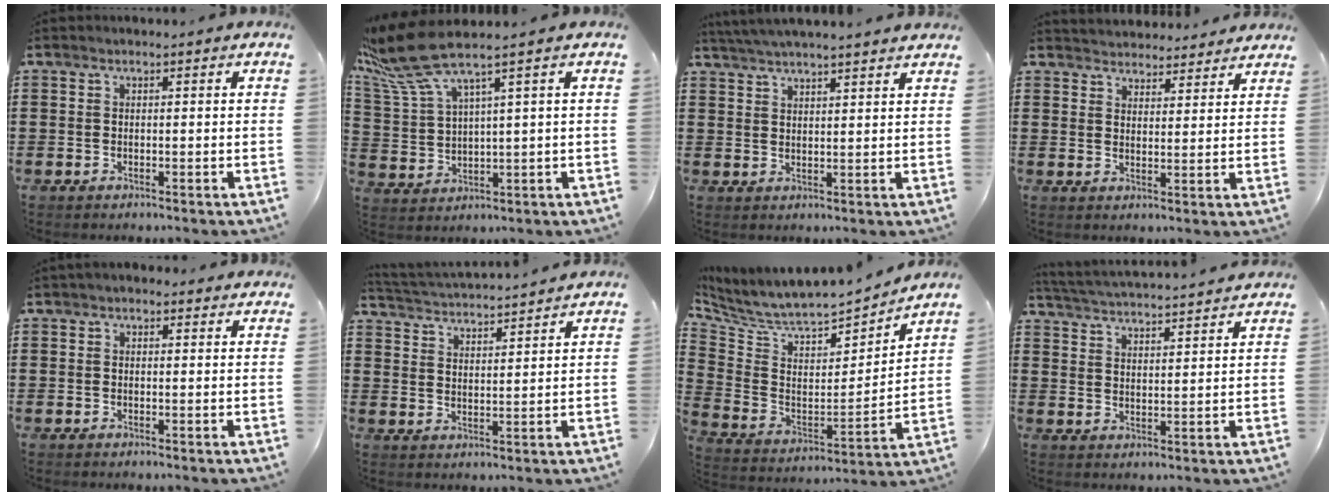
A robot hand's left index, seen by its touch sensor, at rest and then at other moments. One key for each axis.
{"total": 8.6, "fx": 5.8, "fy": 1.4, "fz": 6.2, "tx": -0.168, "ty": -0.040, "tz": 0.097}
{"total": 3.5, "fx": 3.4, "fy": -0.6, "fz": 0.6, "tx": -0.022, "ty": -0.010, "tz": 0.061}
{"total": 3.4, "fx": 3.4, "fy": 0.3, "fz": -0.5, "tx": -0.003, "ty": -0.014, "tz": 0.062}
{"total": 1.3, "fx": 1.0, "fy": 0.7, "fz": 0.6, "tx": -0.013, "ty": 0.007, "tz": 0.018}
{"total": 3.2, "fx": 3.1, "fy": -0.3, "fz": 0.0, "tx": -0.017, "ty": -0.023, "tz": 0.051}
{"total": 6.1, "fx": 5.7, "fy": 1.5, "fz": 1.5, "tx": -0.064, "ty": -0.055, "tz": 0.095}
{"total": 3.7, "fx": 3.7, "fy": -0.6, "fz": 0.2, "tx": -0.023, "ty": -0.029, "tz": 0.059}